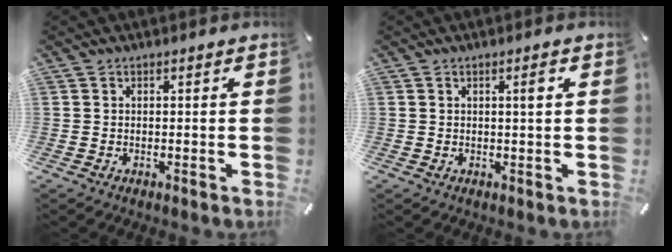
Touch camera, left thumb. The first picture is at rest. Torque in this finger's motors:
{"motor_torque": [-0.23, 0.19, 0.23, 0.28, 0.04]}